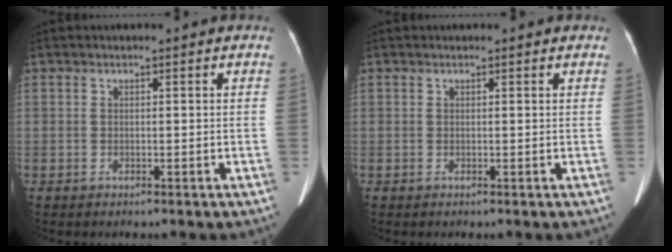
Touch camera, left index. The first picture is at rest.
{"total": 0.9, "force": [0.8, 0.3, 0.3], "torque": [-0.006, 0.010, 0.009]}